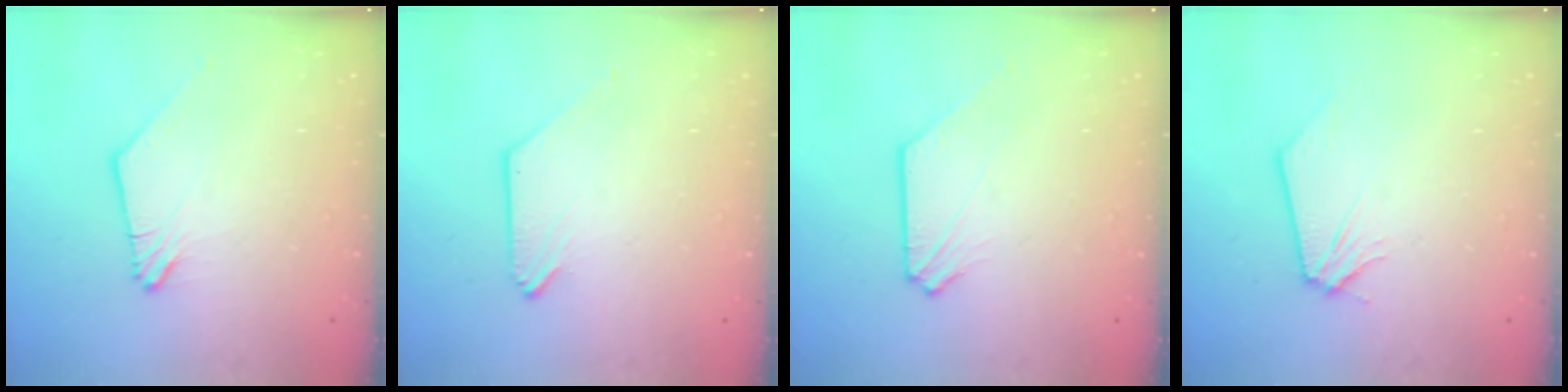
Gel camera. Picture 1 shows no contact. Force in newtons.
{"total": 0.0}
{"total": 0.9, "press": 0.9, "slide": 0.0}
{"total": 0.0}